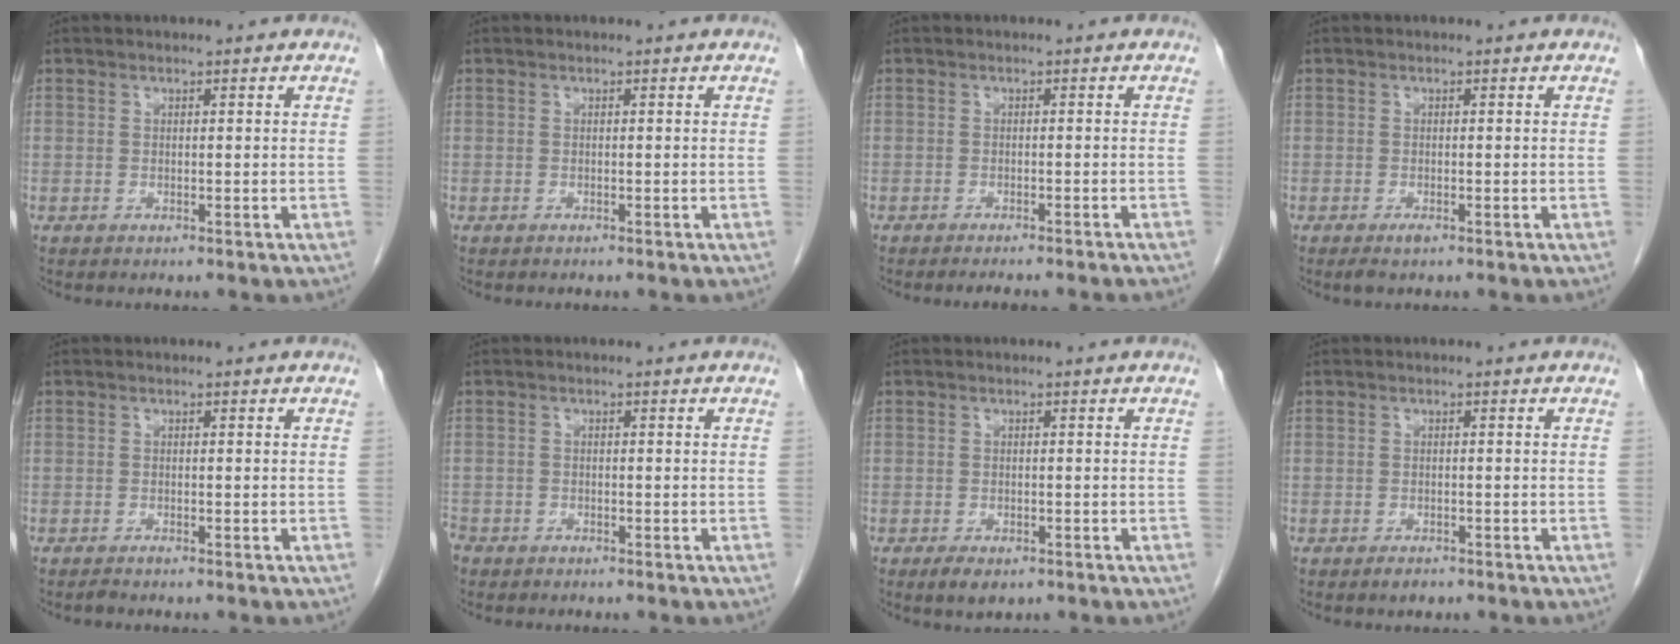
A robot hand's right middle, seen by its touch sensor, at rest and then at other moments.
{"total": 0.0}
{"total": 6.9, "force": [-6.2, -0.1, 2.9], "torque": [-0.025, -0.012, -0.077]}
{"total": 1.2, "force": [-0.8, 0.3, 0.9], "torque": [-0.019, -0.003, -0.011]}
{"total": 0.5, "force": [-0.5, -0.1, 0.2], "torque": [-0.008, -0.002, -0.009]}
{"total": 3.2, "force": [-2.4, 2.0, 0.7], "torque": [-0.021, -0.001, -0.048]}
{"total": 2.8, "force": [-1.8, 1.2, 1.8], "torque": [-0.031, -0.004, -0.023]}
{"total": 1.2, "force": [-0.9, 0.5, 0.6], "torque": [-0.012, 0.000, -0.011]}